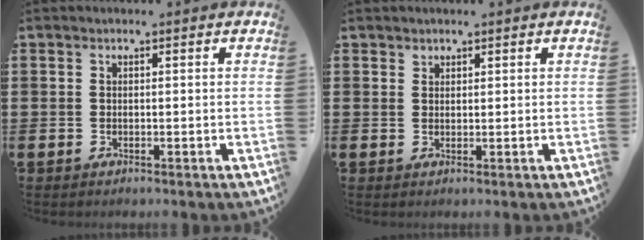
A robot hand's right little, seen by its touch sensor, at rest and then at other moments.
{"total": 1.1, "force": [1.0, 0.4, -0.2], "torque": [0.018, -0.005, 0.017]}